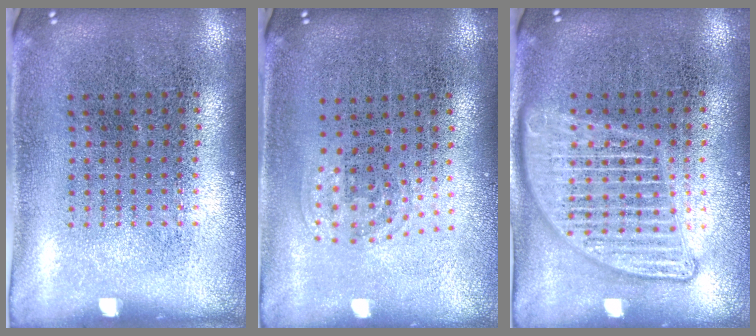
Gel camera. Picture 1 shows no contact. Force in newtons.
{"total": 1.1, "press": 0.7, "slide": 0.8}
{"total": 2.8, "press": 2.8, "slide": 0.3}